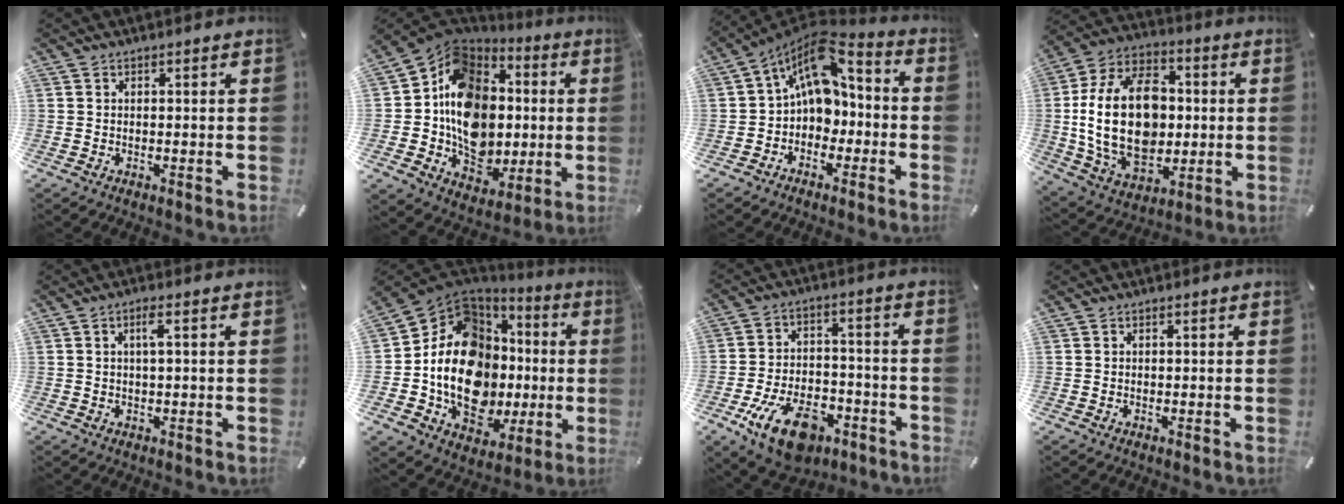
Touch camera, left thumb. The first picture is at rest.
{"total": 16.9, "force": [0.0, 13.6, 10.0], "torque": [-0.195, -0.022, 0.000]}
{"total": 11.6, "force": [2.3, 8.6, 7.4], "torque": [-0.125, -0.019, 0.041]}
{"total": 23.2, "force": [-0.2, 16.6, 16.2], "torque": [-0.338, 0.000, -0.001]}
{"total": 2.9, "force": [0.7, 0.8, 2.7], "torque": [-0.054, 0.007, 0.009]}
{"total": 20.0, "force": [-0.8, 14.4, 13.9], "torque": [-0.276, -0.023, -0.012]}
{"total": 15.2, "force": [-8.6, 8.4, 9.3], "torque": [-0.154, 0.059, -0.141]}
{"total": 0.0}